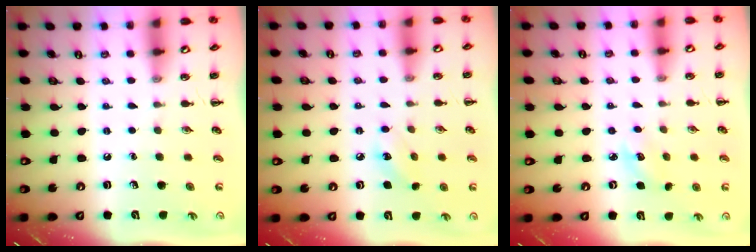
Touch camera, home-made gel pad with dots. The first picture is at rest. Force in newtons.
{"total": 6.3, "press": 6.1, "slide": 1.7}
{"total": 3.7, "press": 3.6, "slide": 1.0}